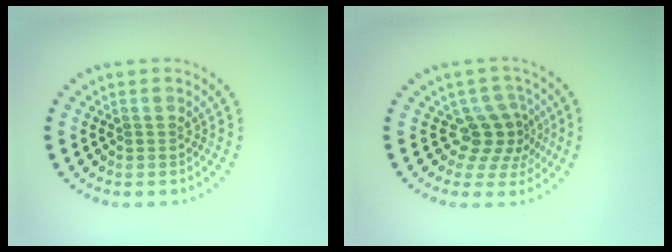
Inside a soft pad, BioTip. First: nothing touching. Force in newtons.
{"total": 3.3, "press": 2.3, "slide": 2.4}